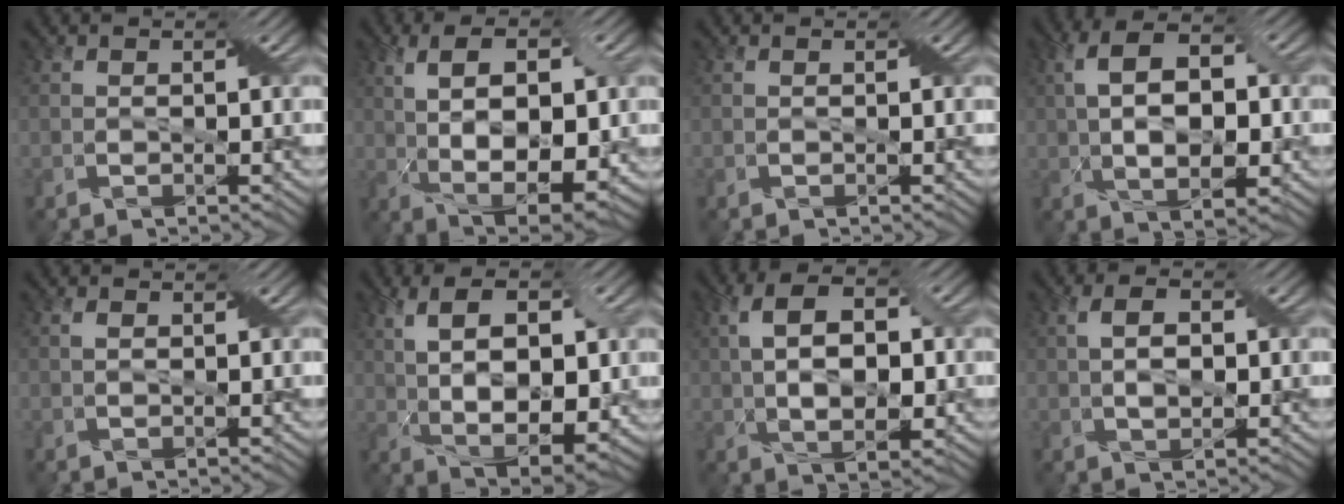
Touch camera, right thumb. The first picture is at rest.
{"total": 11.5, "force": [0.9, 5.4, 10.1], "torque": [-0.171, 0.003, 0.016]}
{"total": 0.0}
{"total": 10.1, "force": [0.6, 5.3, 8.6], "torque": [-0.158, 0.008, 0.009]}
{"total": 0.9, "force": [0.2, 0.5, 0.7], "torque": [-0.015, 0.005, 0.005]}
{"total": 11.4, "force": [1.7, 5.7, 9.7], "torque": [-0.173, 0.002, 0.029]}
{"total": 9.0, "force": [0.7, 4.7, 7.7], "torque": [-0.144, 0.007, 0.008]}
{"total": 4.0, "force": [0.3, 2.1, 3.3], "torque": [-0.066, 0.001, 0.005]}